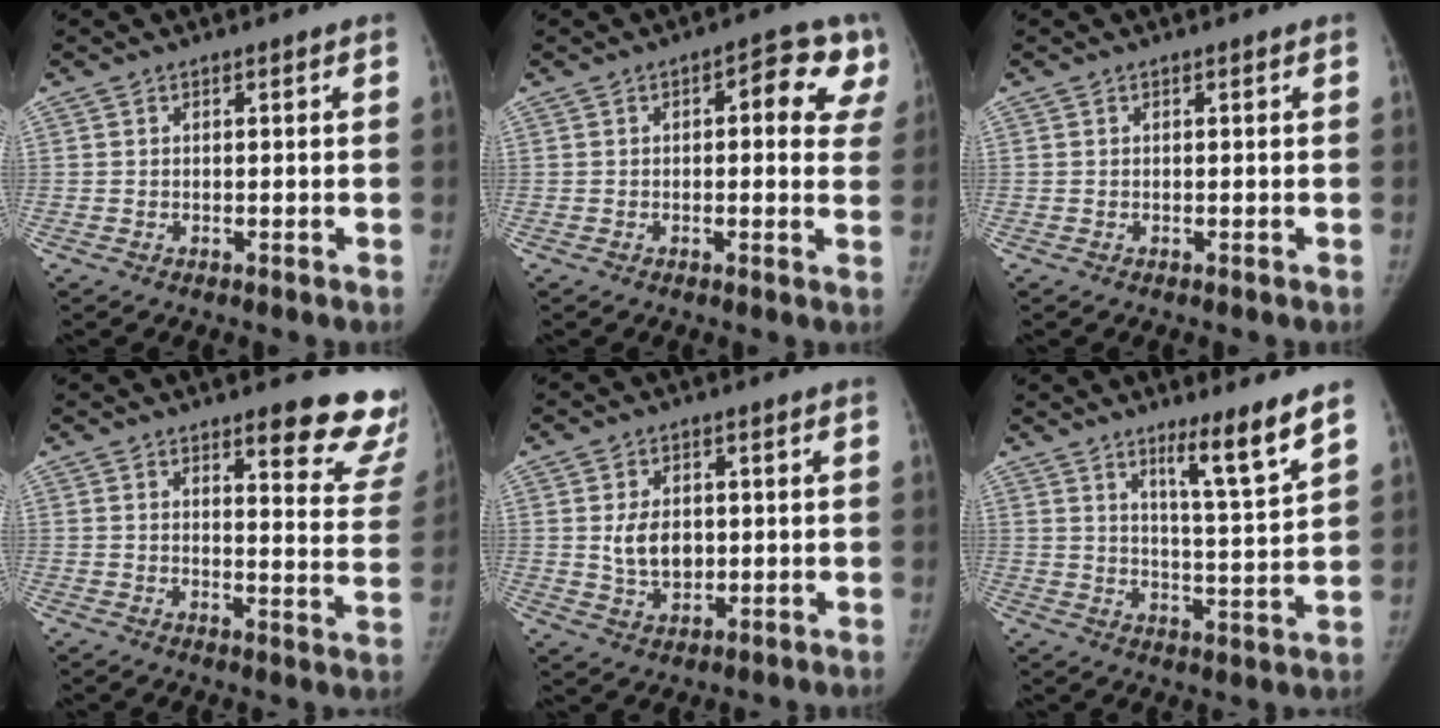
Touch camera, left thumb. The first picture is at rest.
{"total": 10.4, "force": [3.6, 4.6, 8.7], "torque": [-0.061, 0.005, 0.031]}
{"total": 0.0}
{"total": 14.8, "force": [11.8, 3.9, 8.1], "torque": [-0.045, -0.091, 0.122]}
{"total": 6.8, "force": [0.6, 4.9, 4.7], "torque": [-0.058, -0.007, 0.020]}
{"total": 9.6, "force": [6.7, 0.0, 7.0], "torque": [-0.106, -0.059, 0.109]}